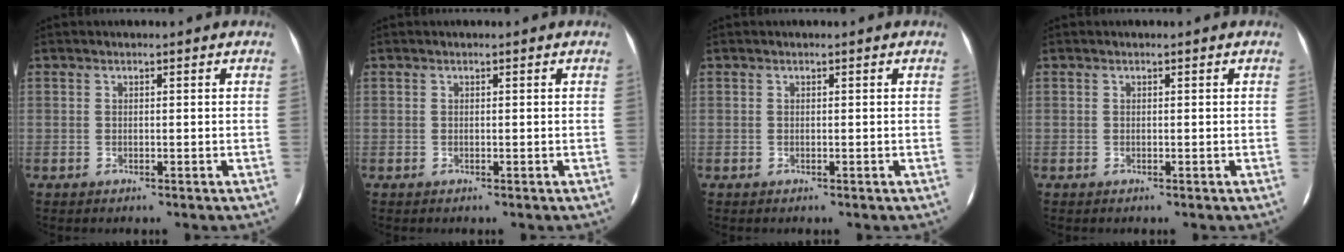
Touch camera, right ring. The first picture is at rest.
{"total": 0.0}
{"total": 0.0}
{"total": 0.0}